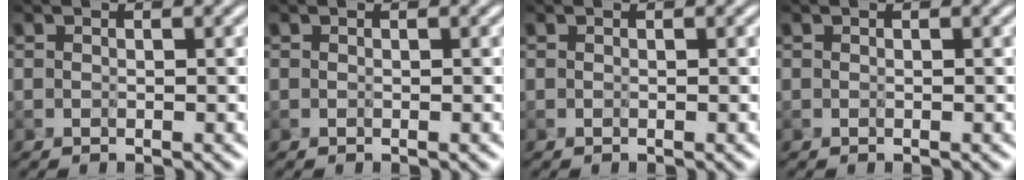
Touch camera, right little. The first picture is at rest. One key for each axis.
{"total": 0.0}
{"total": 0.0}
{"total": 0.0}